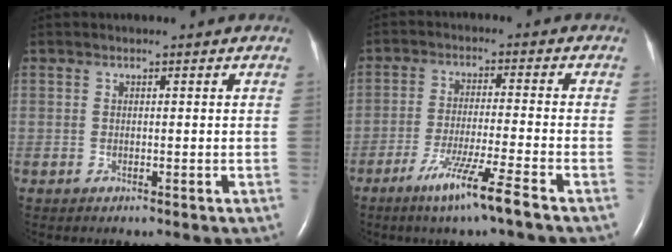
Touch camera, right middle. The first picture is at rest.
{"total": 8.1, "force": [-5.2, -1.1, 6.2], "torque": [-0.117, -0.025, -0.098]}